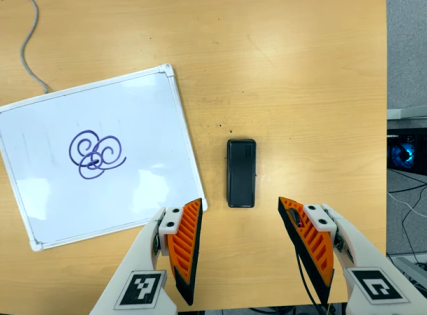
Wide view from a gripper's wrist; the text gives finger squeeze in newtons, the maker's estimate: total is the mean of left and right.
{"total": 0.0}